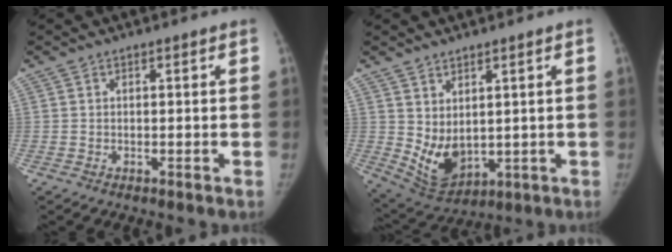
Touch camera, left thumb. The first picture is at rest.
{"total": 7.9, "force": [0.9, 5.1, 5.9], "torque": [-0.088, -0.022, 0.042]}